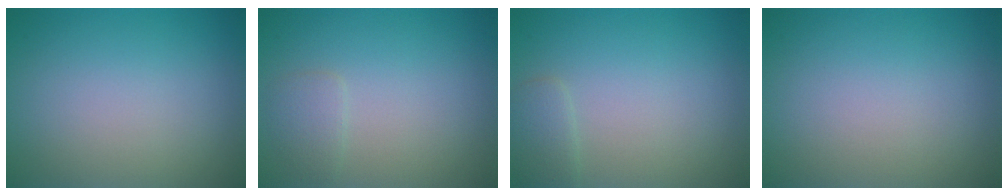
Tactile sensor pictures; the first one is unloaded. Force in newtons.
{"total": 1.3, "press": 1.3, "slide": 0.1}
{"total": 1.4, "press": 1.4, "slide": 0.1}
{"total": 0.0}